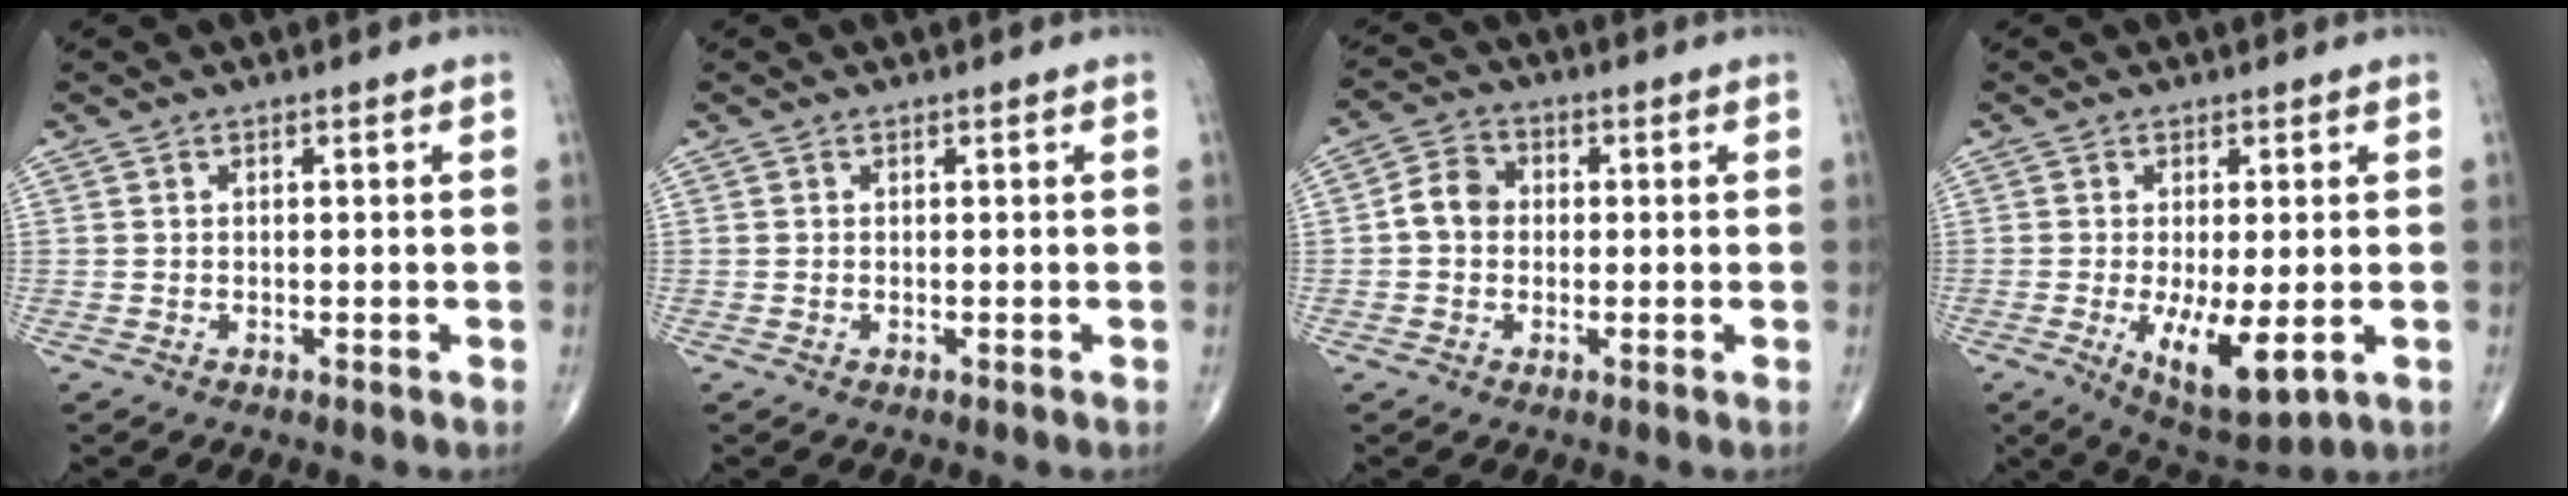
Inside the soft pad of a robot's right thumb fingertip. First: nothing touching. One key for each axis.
{"total": 0.0}
{"total": 5.4, "fx": -0.2, "fy": 4.5, "fz": 3.0, "tx": -0.043, "ty": 0.017, "tz": -0.014}
{"total": 10.1, "fx": -2.4, "fy": 3.7, "fz": 9.2, "tx": -0.151, "ty": -0.024, "tz": -0.027}